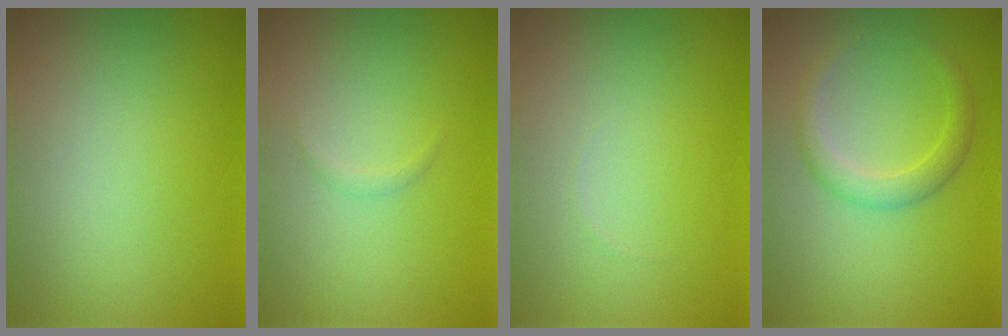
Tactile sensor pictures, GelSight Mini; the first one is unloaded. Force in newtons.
{"total": 0.6, "press": 0.6, "slide": 0.1}
{"total": 0.0}
{"total": 2.3, "press": 2.3, "slide": 0.1}